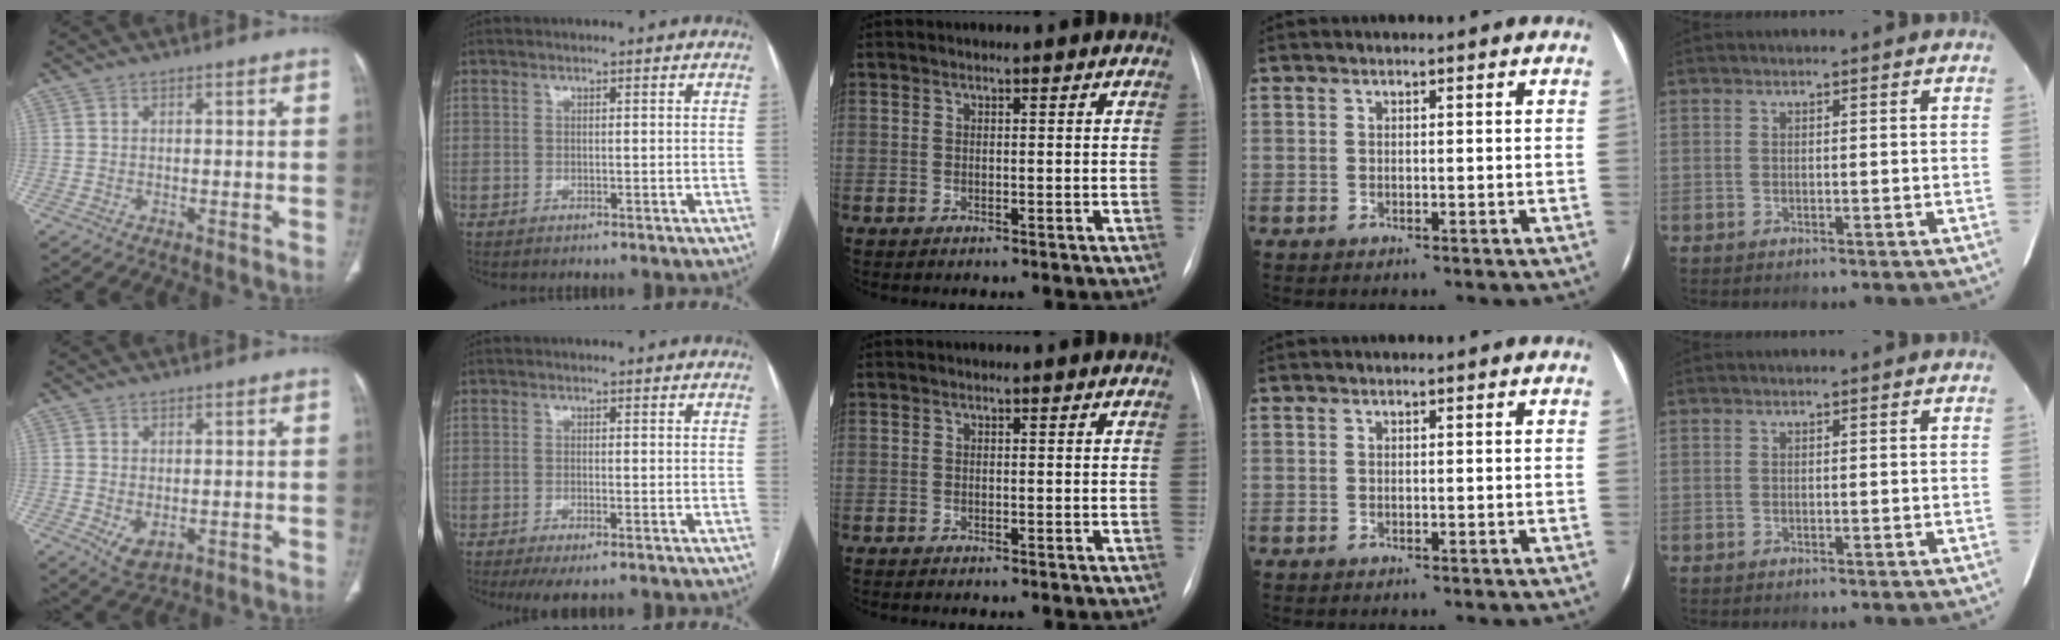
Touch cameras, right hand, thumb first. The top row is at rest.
{"thumb": {"total": 4.1, "force": [-0.9, 2.6, 3.1], "torque": [-0.052, -0.009, -0.001]}, "index": {"total": 3.5, "force": [-2.2, 0.8, 2.7], "torque": [-0.045, -0.007, -0.032]}, "middle": {"total": 0.6, "force": [-0.5, 0.0, 0.2], "torque": [-0.003, -0.001, -0.009]}}